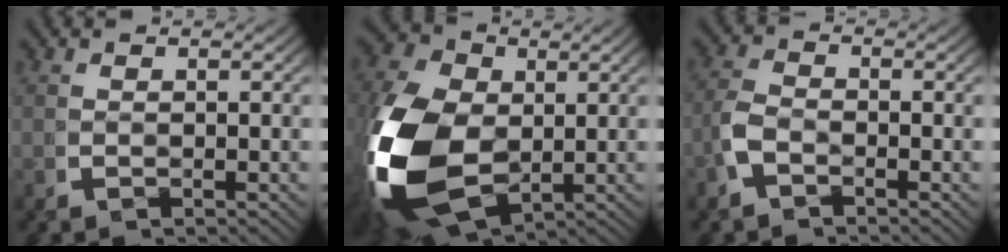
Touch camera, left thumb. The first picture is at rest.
{"total": 15.1, "force": [-1.6, 10.5, 10.8], "torque": [-0.267, -0.055, -0.001]}
{"total": 2.4, "force": [-1.2, 1.8, 1.1], "torque": [-0.034, -0.009, -0.025]}